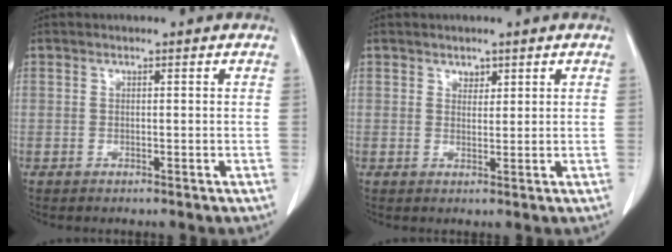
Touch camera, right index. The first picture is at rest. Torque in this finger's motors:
{"motor_torque": [0.01, 0.00, 0.00, 0.00]}